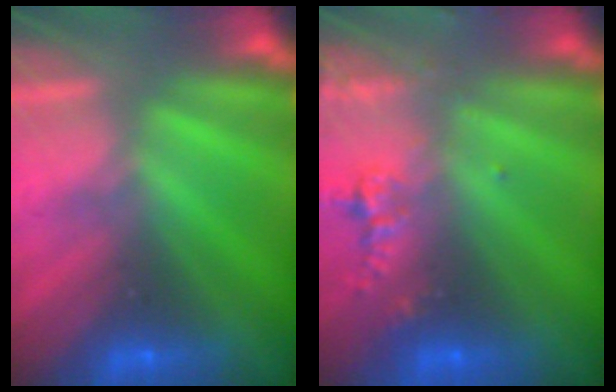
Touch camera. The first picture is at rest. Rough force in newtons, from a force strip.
{"total": 2.4}